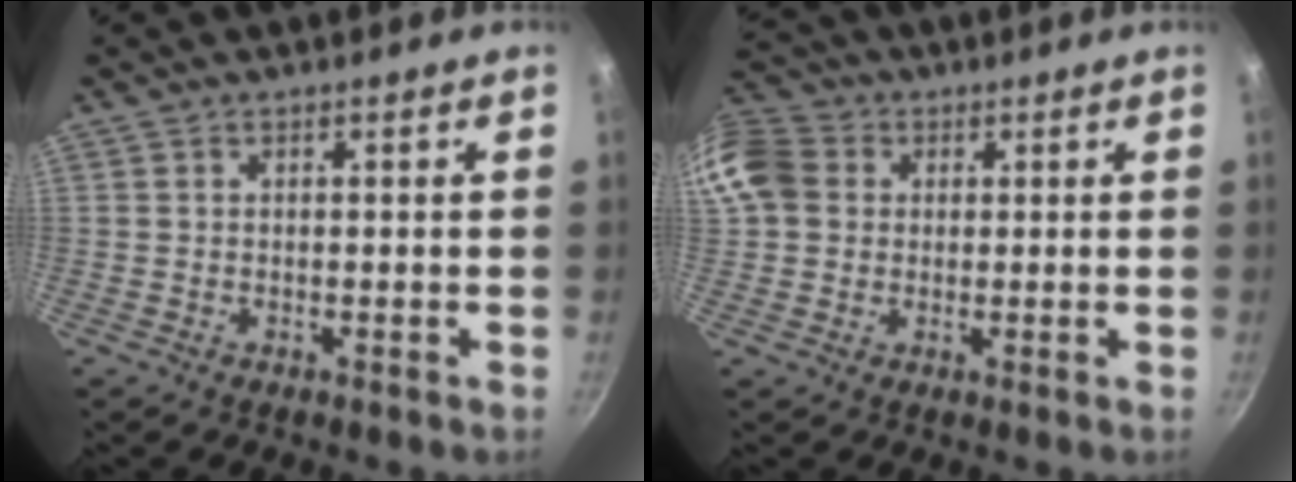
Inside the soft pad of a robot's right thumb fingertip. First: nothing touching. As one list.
[{"total": 14.0, "force": [2.4, 12.1, 6.6], "torque": [-0.146, 0.032, 0.033]}]